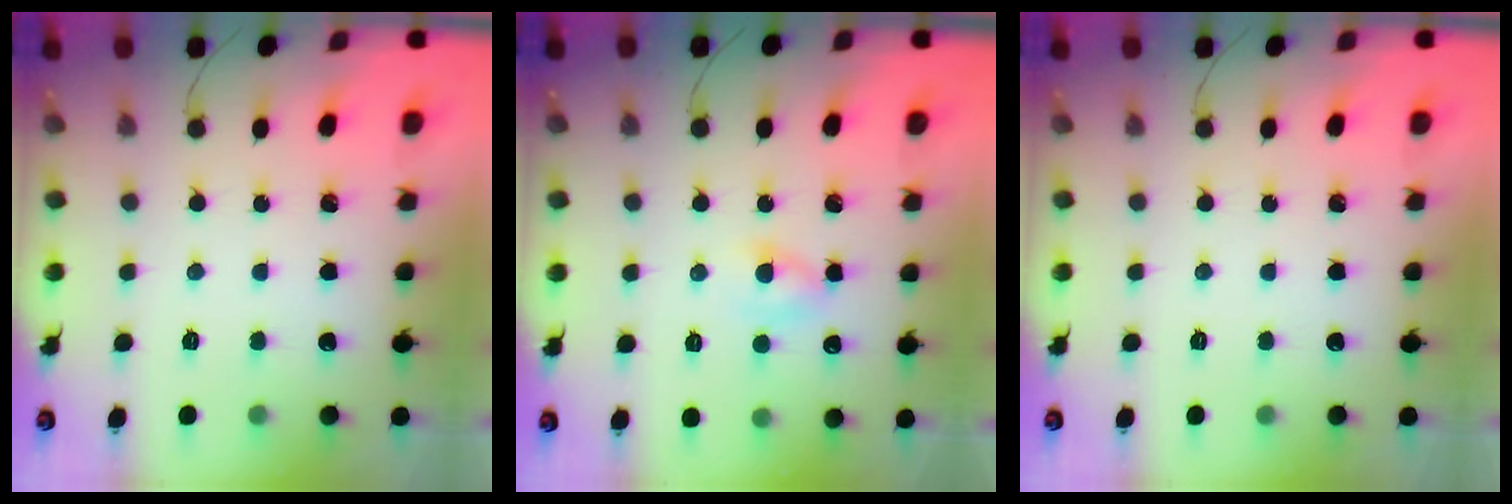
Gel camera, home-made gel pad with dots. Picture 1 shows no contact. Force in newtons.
{"total": 2.8, "press": 2.6, "slide": 1.1}
{"total": 0.0}